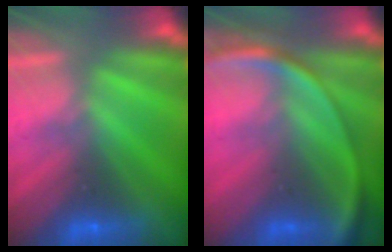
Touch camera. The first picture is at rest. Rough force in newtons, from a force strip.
{"total": 2.7}